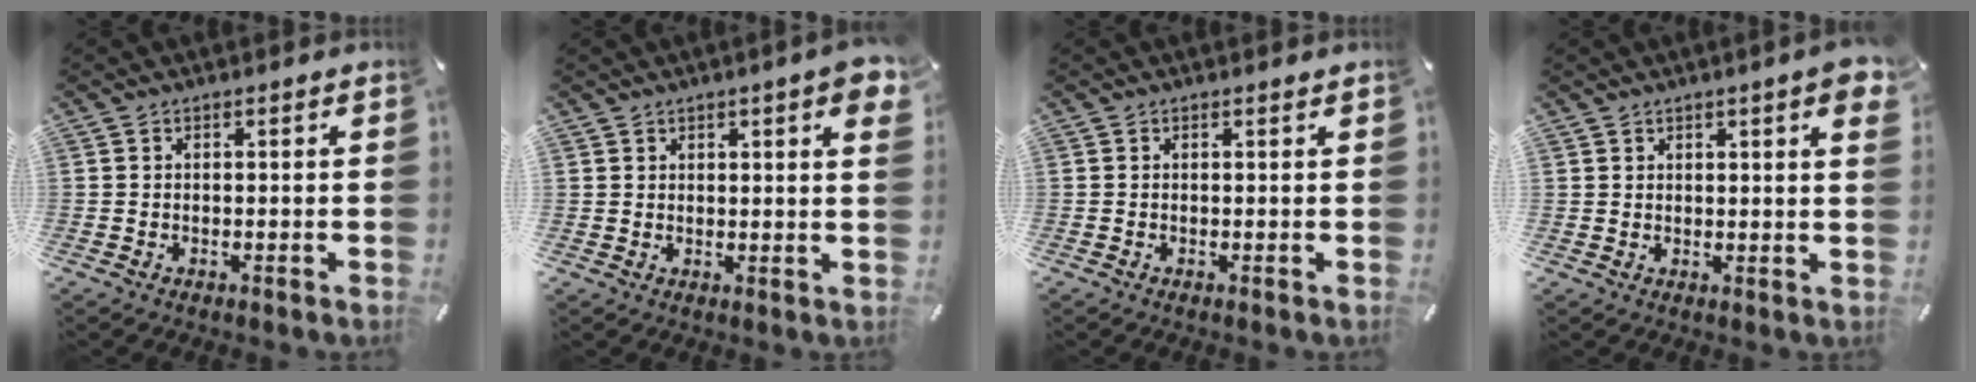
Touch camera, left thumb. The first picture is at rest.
{"total": 3.5, "force": [2.3, 1.2, 2.3], "torque": [-0.032, -0.004, 0.039]}
{"total": 0.0}
{"total": 3.1, "force": [2.1, 1.0, 2.1], "torque": [-0.029, -0.004, 0.035]}